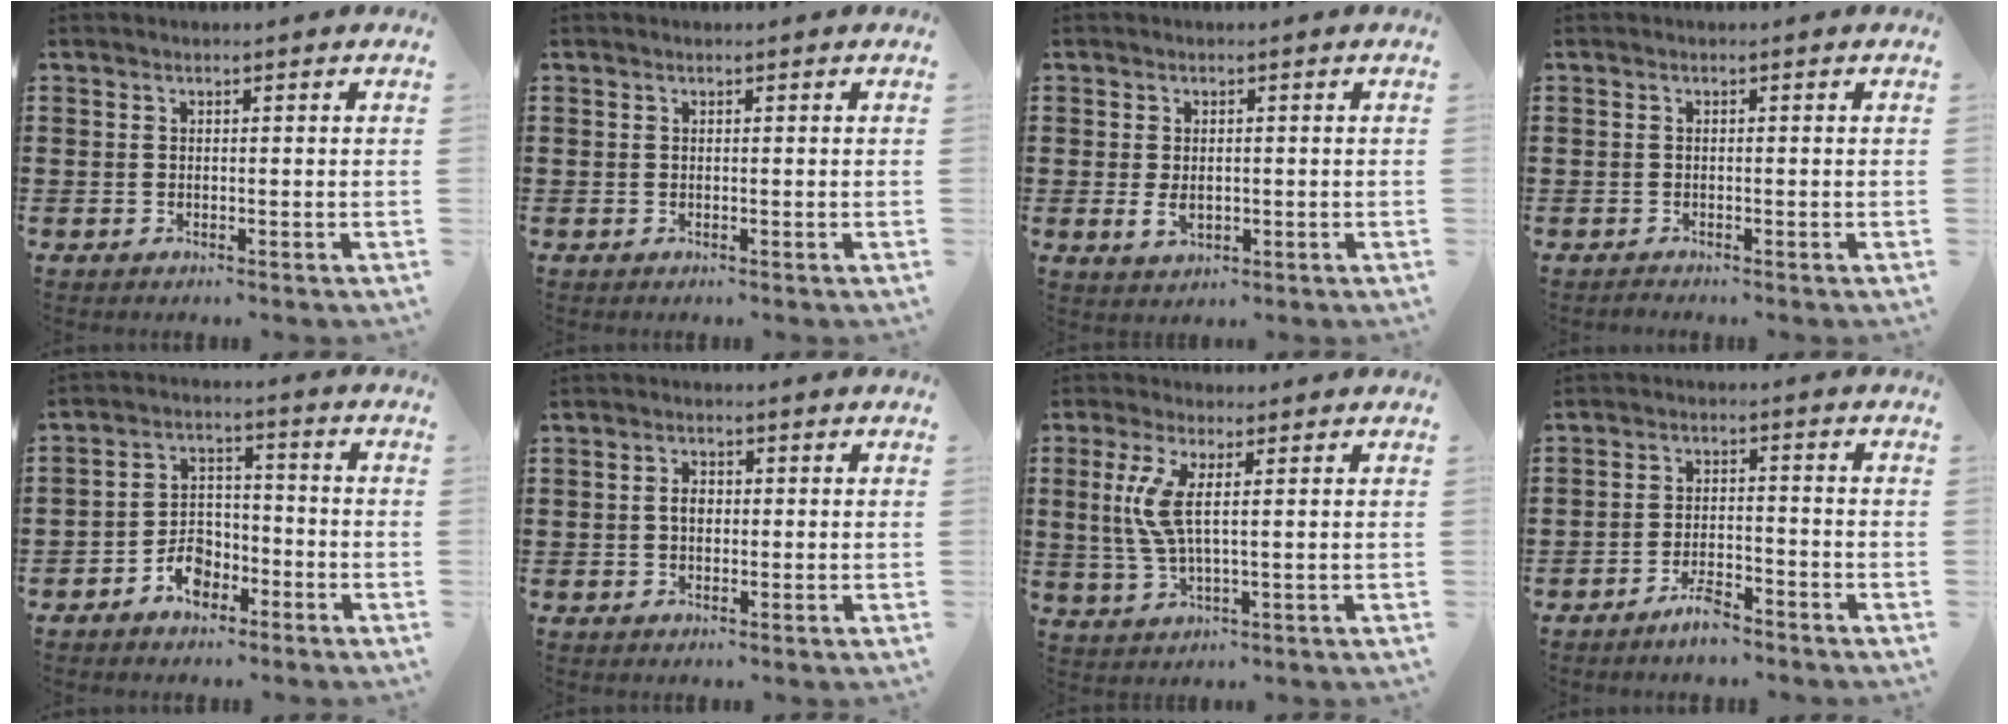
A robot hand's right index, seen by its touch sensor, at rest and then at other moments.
{"total": 0.0}
{"total": 2.4, "force": [-0.1, 1.5, 1.9], "torque": [-0.037, 0.001, -0.002]}
{"total": 0.5, "force": [-0.5, 0.1, 0.1], "torque": [-0.003, 0.000, -0.011]}
{"total": 5.9, "force": [-3.4, 3.8, 2.9], "torque": [-0.056, 0.017, -0.063]}
{"total": 2.3, "force": [0.0, 1.4, 1.7], "torque": [-0.034, 0.007, -0.001]}
{"total": 6.0, "force": [1.1, 1.4, 5.8], "torque": [-0.150, -0.015, 0.006]}
{"total": 4.5, "force": [-3.8, 1.1, 2.2], "torque": [-0.044, 0.008, -0.074]}